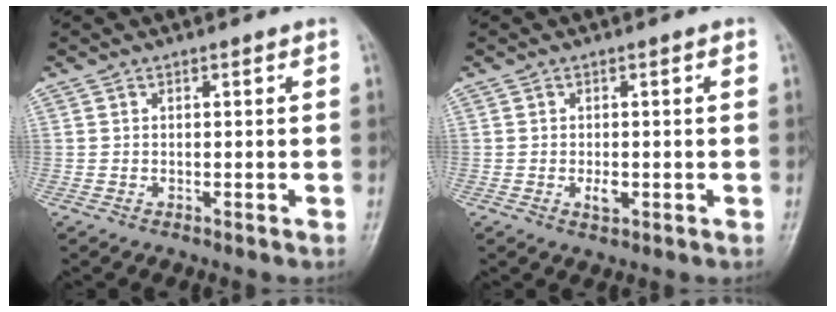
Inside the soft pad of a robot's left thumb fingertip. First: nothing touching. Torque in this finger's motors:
{"motor_torque": [0.33, 0.45, 0.23, 0.05, 0.00]}